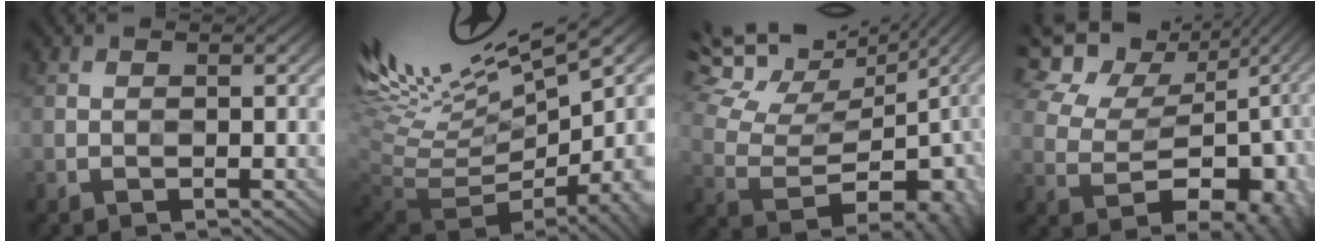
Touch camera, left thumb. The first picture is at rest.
{"total": 13.5, "force": [5.8, 3.5, 11.7], "torque": [-0.183, 0.032, 0.145]}
{"total": 14.1, "force": [9.9, 5.9, 8.1], "torque": [-0.166, 0.039, 0.160]}
{"total": 13.4, "force": [3.8, 9.2, 9.0], "torque": [-0.150, 0.041, 0.080]}